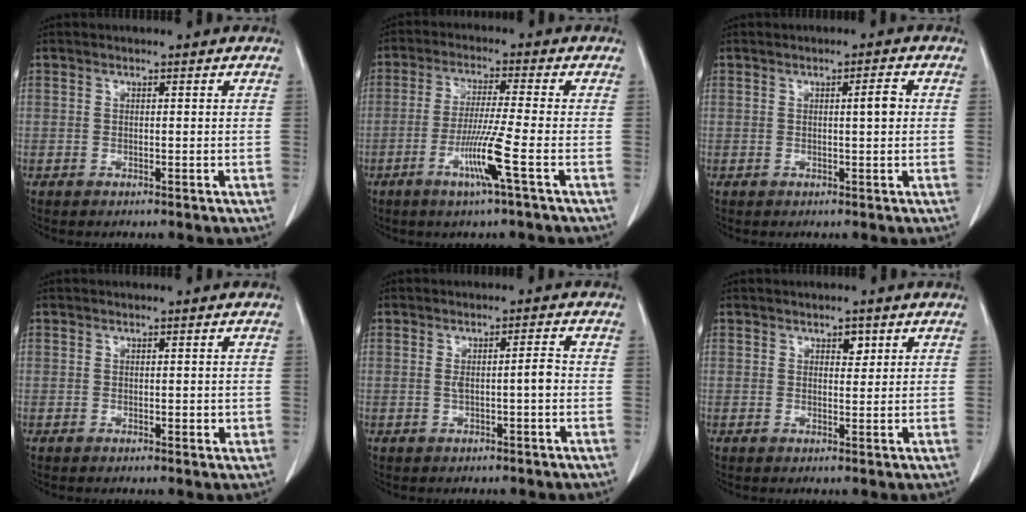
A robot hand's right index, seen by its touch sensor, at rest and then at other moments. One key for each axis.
{"total": 7.7, "fx": -3.1, "fy": -1.4, "fz": 6.9, "tx": -0.132, "ty": -0.017, "tz": -0.064}
{"total": 2.2, "fx": 0.3, "fy": 0.2, "fz": 2.2, "tx": -0.035, "ty": 0.003, "tz": 0.004}
{"total": 1.5, "fx": -0.1, "fy": 0.9, "fz": 1.2, "tx": -0.011, "ty": 0.000, "tz": 0.000}
{"total": 2.9, "fx": -0.3, "fy": 0.2, "fz": 2.9, "tx": -0.051, "ty": 0.006, "tz": -0.003}
{"total": 1.8, "fx": 1.0, "fy": 1.0, "fz": 1.2, "tx": -0.014, "ty": -0.002, "tz": 0.015}